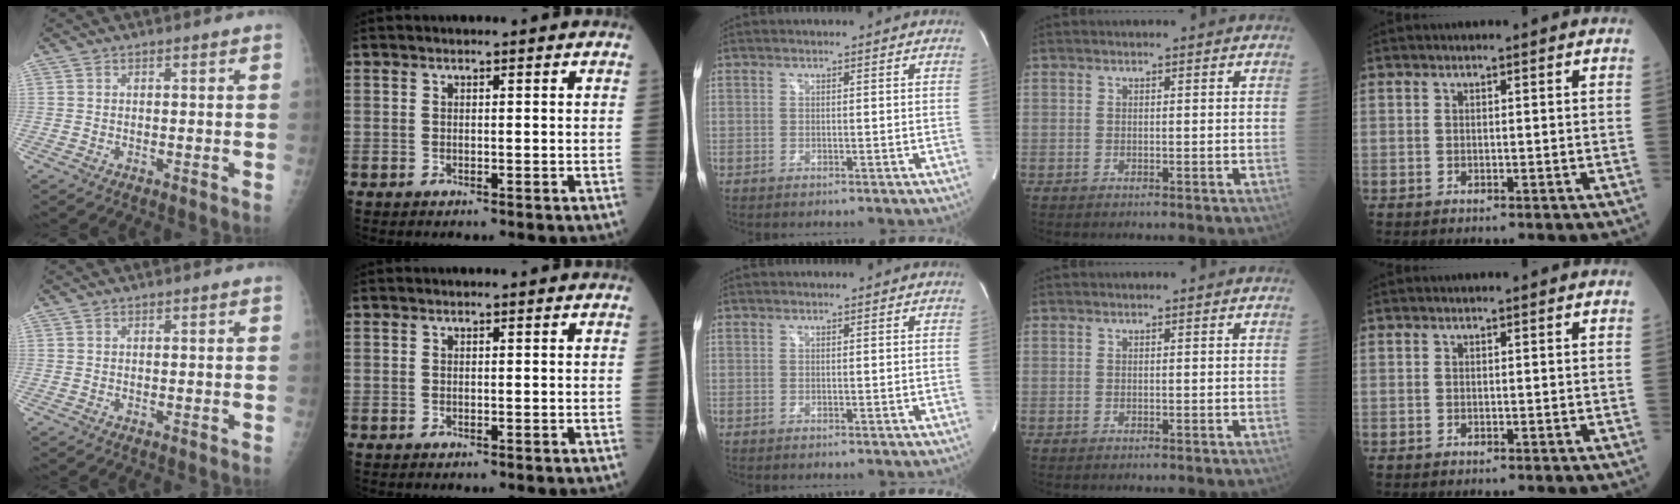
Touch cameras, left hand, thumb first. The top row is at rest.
{}